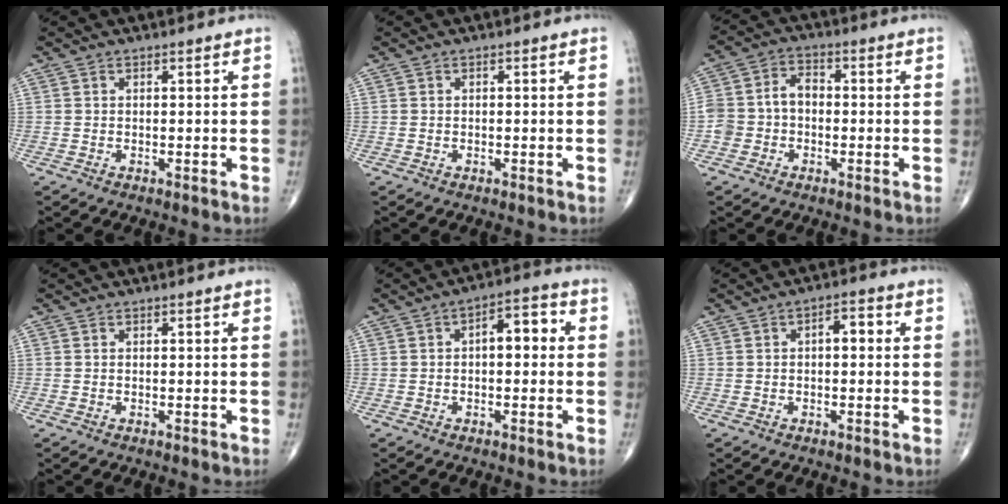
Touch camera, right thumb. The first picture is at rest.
{"total": 0.0}
{"total": 6.7, "force": [-1.1, 5.4, 3.9], "torque": [-0.060, 0.032, -0.031]}
{"total": 0.0}
{"total": 6.5, "force": [0.6, 3.3, 5.6], "torque": [-0.060, 0.025, -0.001]}
{"total": 3.3, "force": [0.2, 1.7, 2.9], "torque": [-0.030, 0.012, -0.003]}